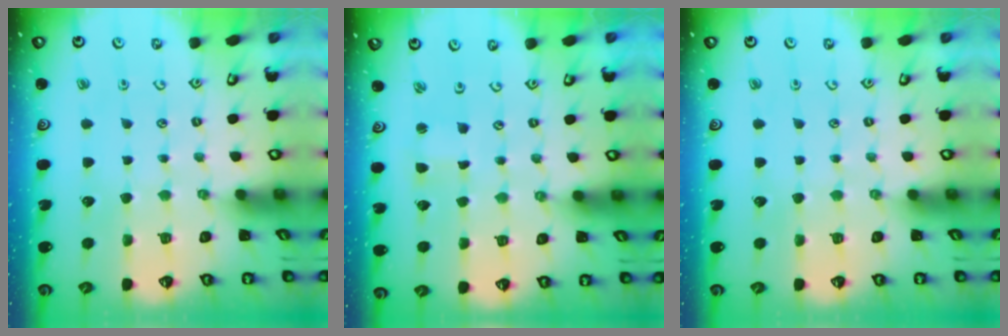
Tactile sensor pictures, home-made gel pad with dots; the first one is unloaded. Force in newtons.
{"total": 1.4, "press": 1.4, "slide": 0.2}
{"total": 0.0}